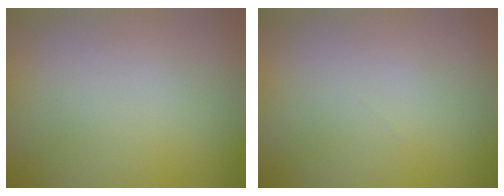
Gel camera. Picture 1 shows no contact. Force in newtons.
{"total": 0.0}